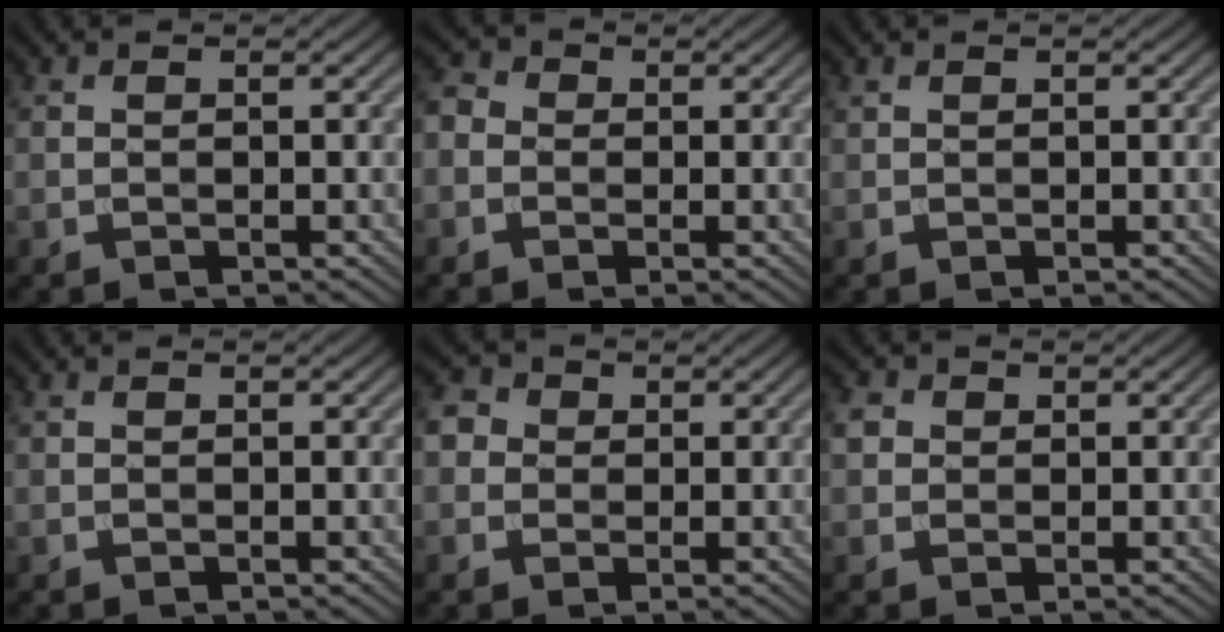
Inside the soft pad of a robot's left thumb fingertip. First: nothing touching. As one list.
[{"total": 2.7, "force": [-0.7, 2.4, 1.0], "torque": [-0.026, 0.005, -0.022]}, {"total": 0.0}, {"total": 0.0}, {"total": 3.1, "force": [0.3, 2.9, 1.0], "torque": [-0.033, 0.007, -0.002]}, {"total": 2.3, "force": [0.4, 2.1, 0.8], "torque": [-0.021, 0.002, 0.003]}]